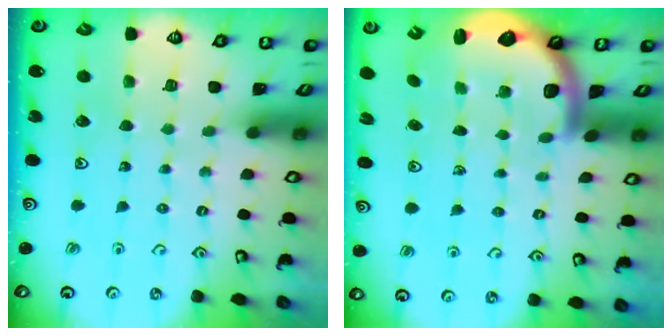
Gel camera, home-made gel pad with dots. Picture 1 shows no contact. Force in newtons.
{"total": 3.0, "press": 2.9, "slide": 0.4}